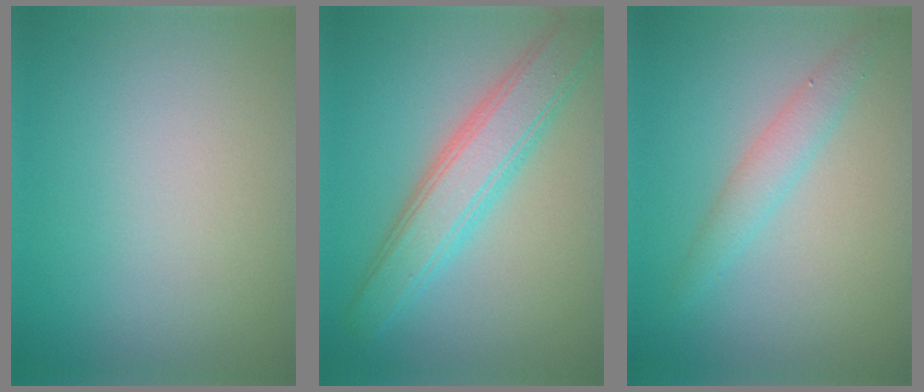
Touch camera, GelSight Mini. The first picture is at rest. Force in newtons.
{"total": 5.4, "press": 5.4, "slide": 0.1}
{"total": 2.2, "press": 2.2, "slide": 0.0}